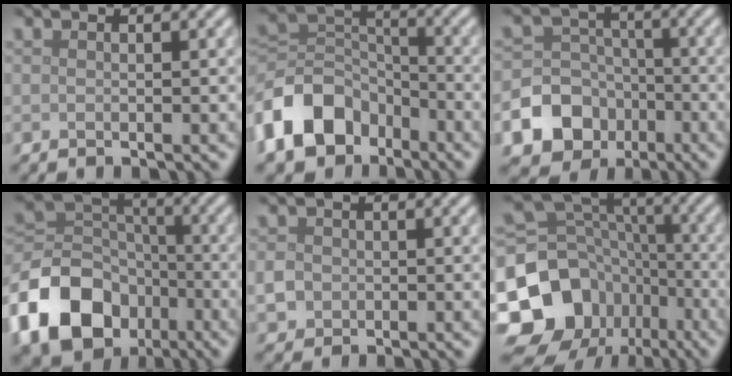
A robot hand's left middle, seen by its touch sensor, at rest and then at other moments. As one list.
[{"total": 9.0, "force": [-5.1, 6.2, 4.2], "torque": [-0.078, -0.003, -0.112]}, {"total": 10.9, "force": [-5.0, 9.4, 2.5], "torque": [-0.045, -0.032, -0.105]}, {"total": 12.1, "force": [-5.9, 8.7, 5.9], "torque": [-0.136, -0.005, -0.122]}, {"total": 1.9, "force": [-0.4, 1.8, 0.7], "torque": [-0.013, -0.003, -0.008]}, {"total": 15.5, "force": [-7.6, 12.2, 5.7], "torque": [-0.154, 0.004, -0.131]}]